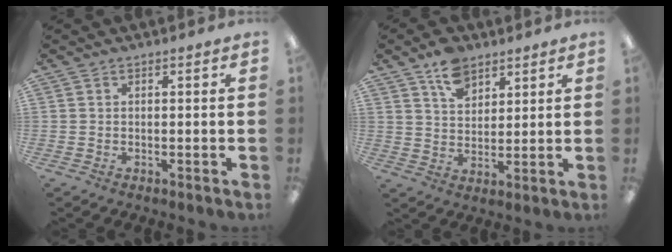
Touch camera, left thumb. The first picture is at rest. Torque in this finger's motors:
{"motor_torque": [1.30, 0.74, 0.89, -0.67, 0.02]}